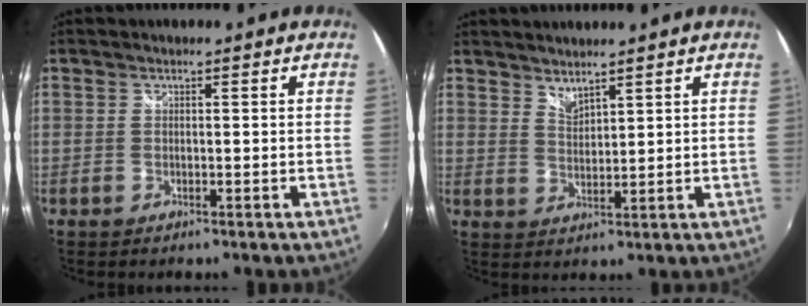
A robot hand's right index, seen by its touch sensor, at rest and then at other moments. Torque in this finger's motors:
{"motor_torque": [-0.11, 0.11, -0.01, 0.00]}